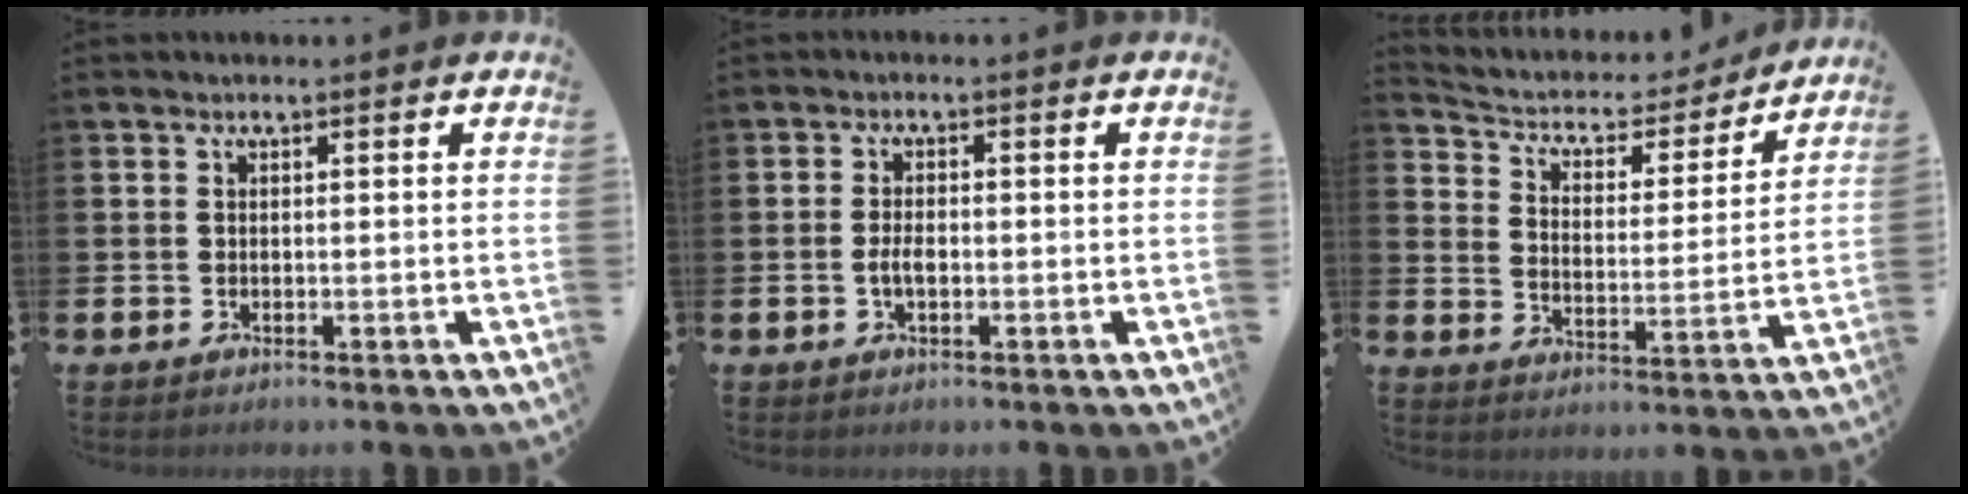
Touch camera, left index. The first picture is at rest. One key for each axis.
{"total": 2.2, "fx": -0.5, "fy": 1.1, "fz": 1.9, "tx": -0.031, "ty": 0.001, "tz": -0.011}
{"total": 4.9, "fx": 4.4, "fy": 2.0, "fz": 1.1, "tx": -0.048, "ty": -0.036, "tz": 0.066}